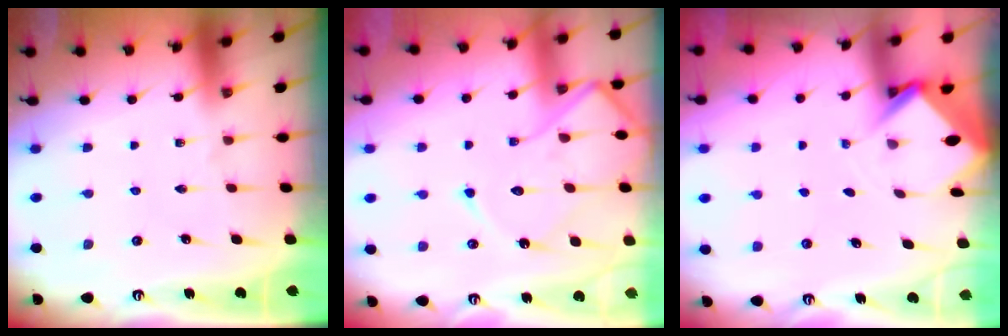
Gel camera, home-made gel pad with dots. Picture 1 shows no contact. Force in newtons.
{"total": 13.9, "press": 13.8, "slide": 1.4}
{"total": 2.9, "press": 2.9, "slide": 0.2}